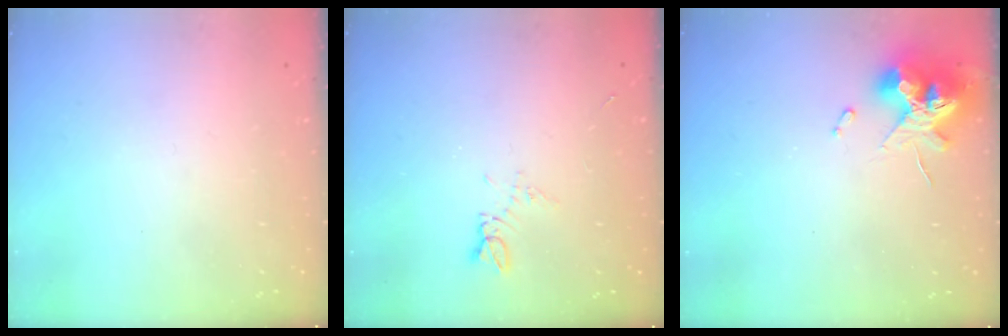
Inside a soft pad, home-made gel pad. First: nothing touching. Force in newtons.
{"total": 5.4, "press": 5.3, "slide": 0.7}
{"total": 12.2, "press": 12.2, "slide": 1.3}